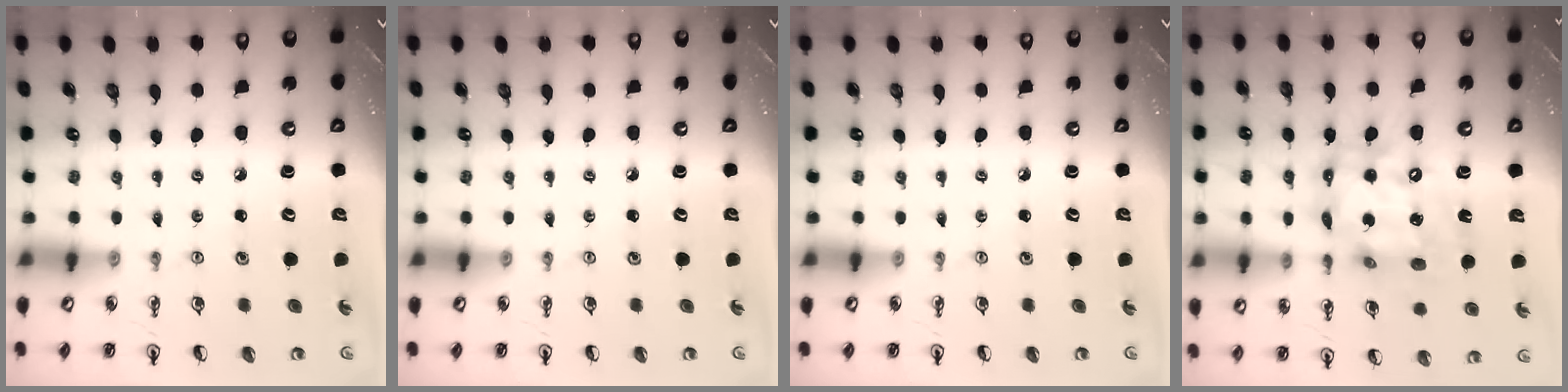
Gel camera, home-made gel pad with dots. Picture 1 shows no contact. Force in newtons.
{"total": 0.0}
{"total": 0.0}
{"total": 16.2, "press": 16.1, "slide": 1.4}